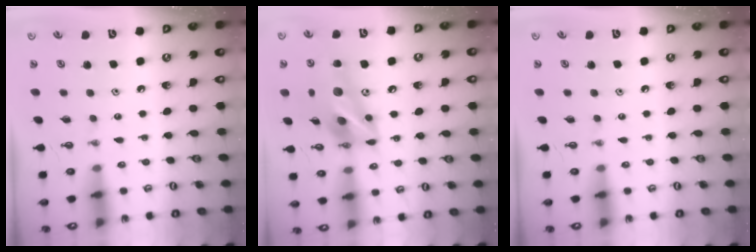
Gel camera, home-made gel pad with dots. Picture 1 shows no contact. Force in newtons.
{"total": 15.7, "press": 15.5, "slide": 2.5}
{"total": 0.0}